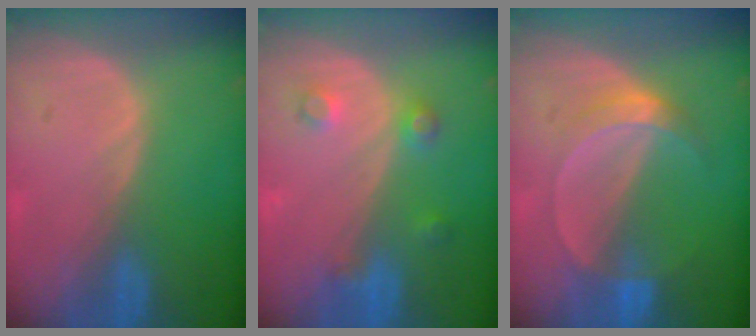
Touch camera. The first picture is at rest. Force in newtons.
{"total": 3.7, "press": 3.4, "slide": 1.5}
{"total": 5.0, "press": 4.5, "slide": 2.2}